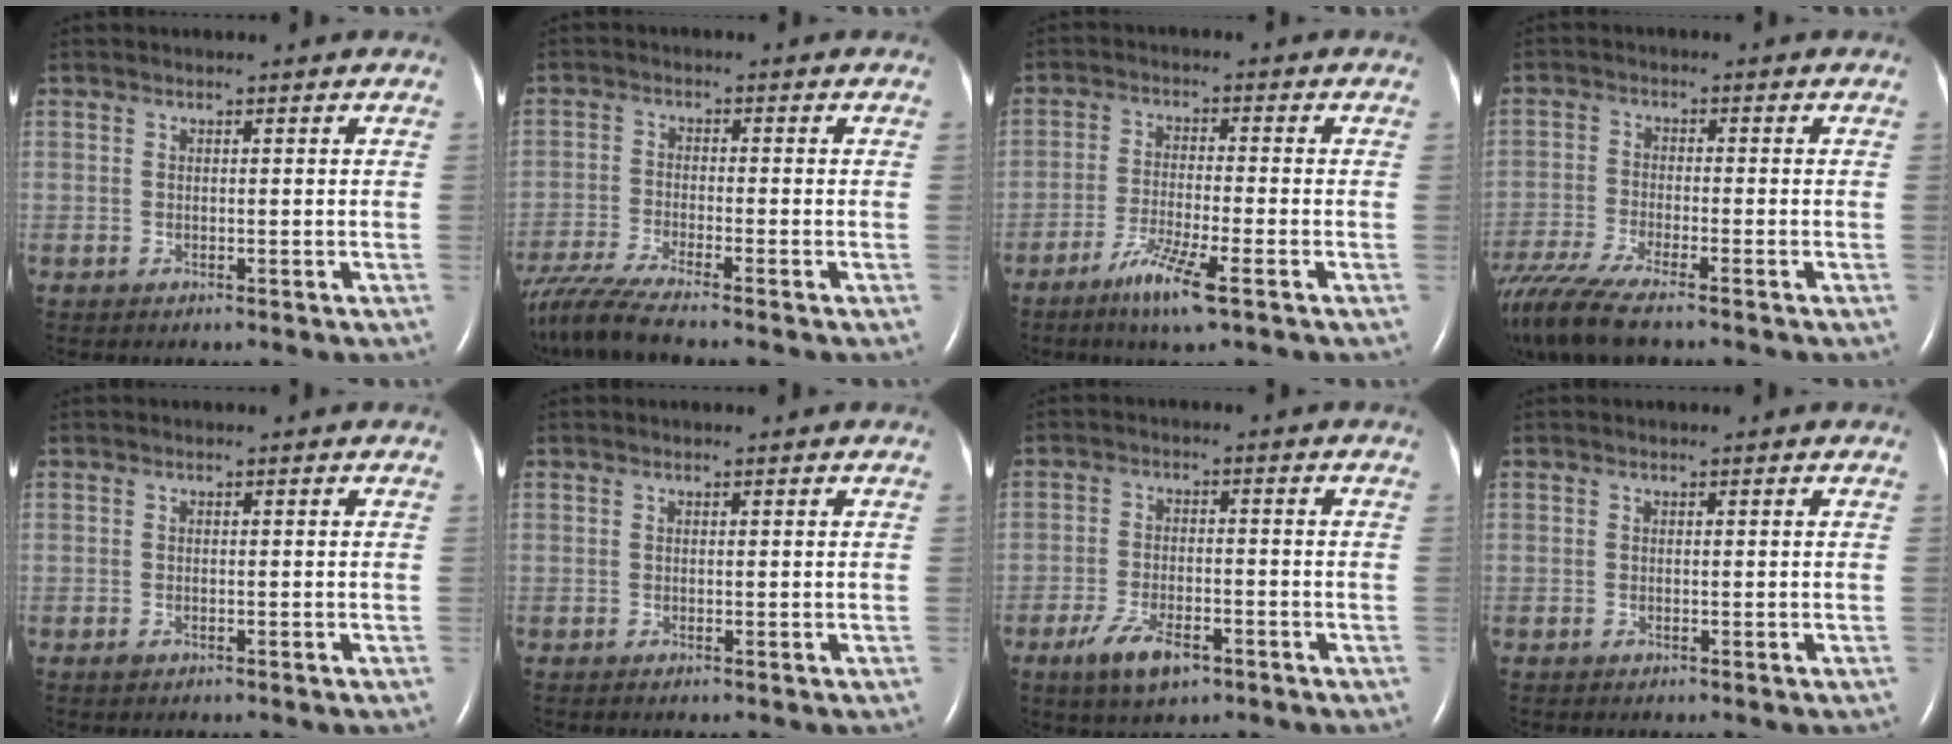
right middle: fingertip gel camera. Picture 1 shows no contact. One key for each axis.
{"total": 8.2, "fx": -7.0, "fy": -0.9, "fz": 4.0, "tx": -0.076, "ty": -0.029, "tz": -0.129}
{"total": 6.9, "fx": -4.1, "fy": -0.1, "fz": 5.6, "tx": -0.116, "ty": -0.018, "tz": -0.075}
{"total": 10.9, "fx": -9.0, "fy": 0.8, "fz": 6.1, "tx": -0.118, "ty": -0.026, "tz": -0.159}
{"total": 0.8, "fx": -0.5, "fy": 0.3, "fz": 0.5, "tx": -0.011, "ty": -0.001, "tz": -0.005}
{"total": 0.0}
{"total": 6.5, "fx": -3.9, "fy": 2.4, "fz": 4.6, "tx": -0.099, "ty": -0.009, "tz": -0.064}
{"total": 0.0}